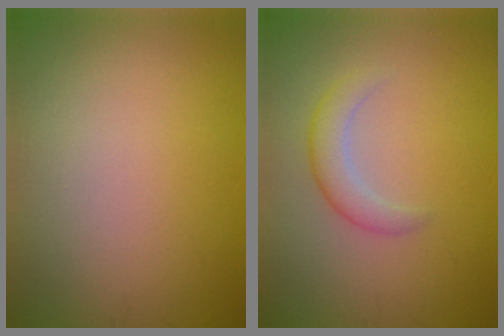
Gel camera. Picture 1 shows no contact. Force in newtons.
{"total": 2.4, "press": 2.4, "slide": 0.2}